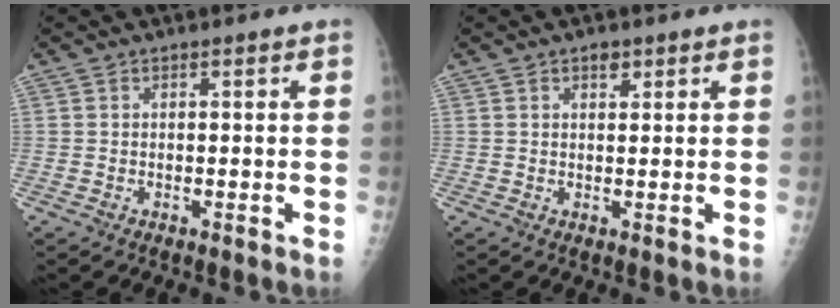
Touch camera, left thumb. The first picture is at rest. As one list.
[{"total": 1.8, "force": [1.1, 1.0, 1.0], "torque": [-0.006, -0.004, 0.015]}]